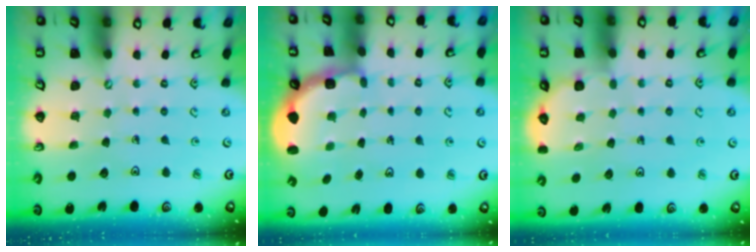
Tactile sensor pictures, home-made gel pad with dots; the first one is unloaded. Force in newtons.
{"total": 2.5, "press": 2.2, "slide": 1.2}
{"total": 2.7, "press": 2.7, "slide": 0.5}